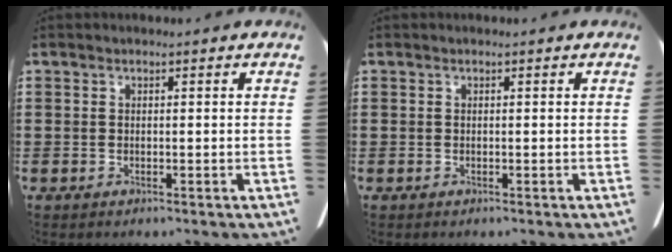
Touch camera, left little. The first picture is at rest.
{"total": 0.0}